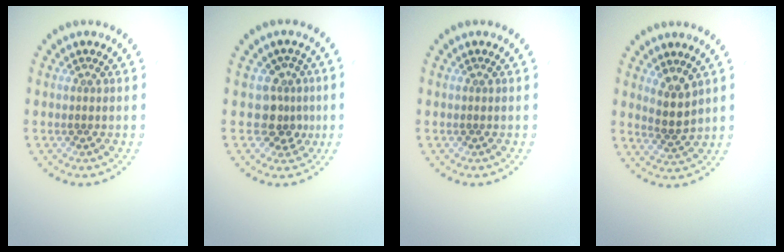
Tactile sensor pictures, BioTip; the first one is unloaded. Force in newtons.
{"total": 2.8, "press": 2.1, "slide": 1.9}
{"total": 0.0}
{"total": 2.4, "press": 1.9, "slide": 1.5}